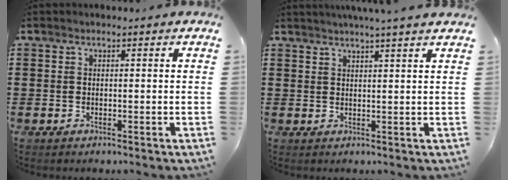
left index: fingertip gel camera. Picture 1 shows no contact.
{"total": 2.2, "force": [1.8, -0.9, 0.7], "torque": [-0.014, -0.005, 0.036]}